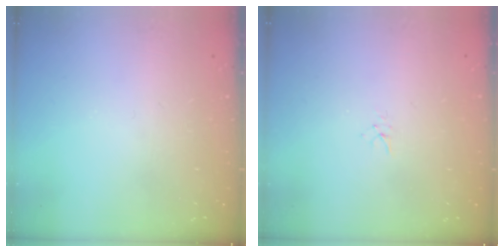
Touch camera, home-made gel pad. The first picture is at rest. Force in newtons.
{"total": 1.5, "press": 1.5, "slide": 0.1}